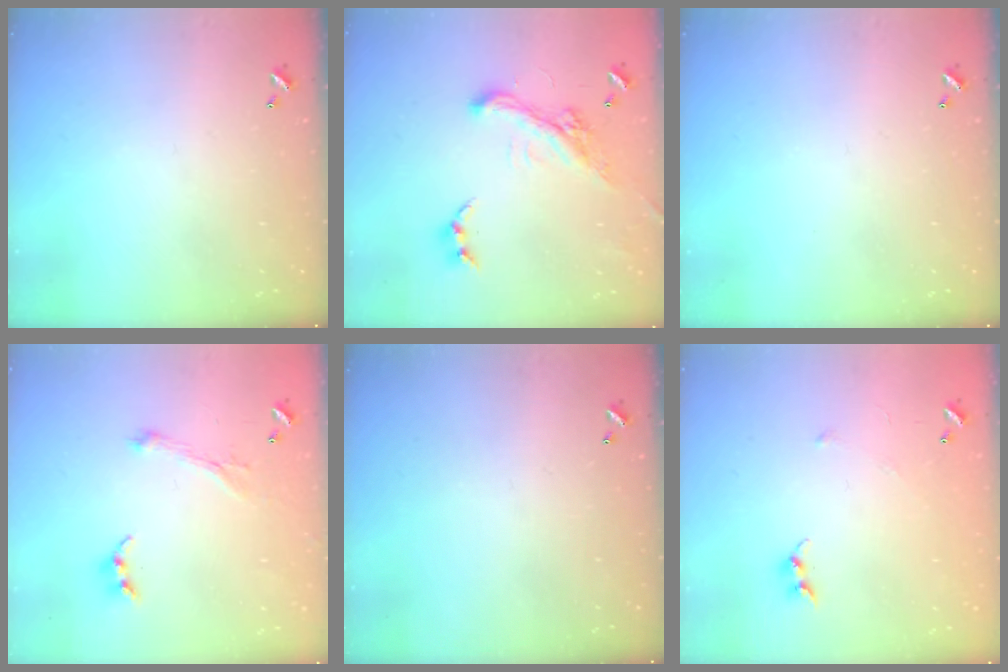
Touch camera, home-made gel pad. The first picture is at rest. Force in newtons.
{"total": 5.2, "press": 4.9, "slide": 1.6}
{"total": 0.0}
{"total": 0.9, "press": 0.4, "slide": 0.8}
{"total": 0.0}
{"total": 6.1, "press": 6.1, "slide": 0.5}